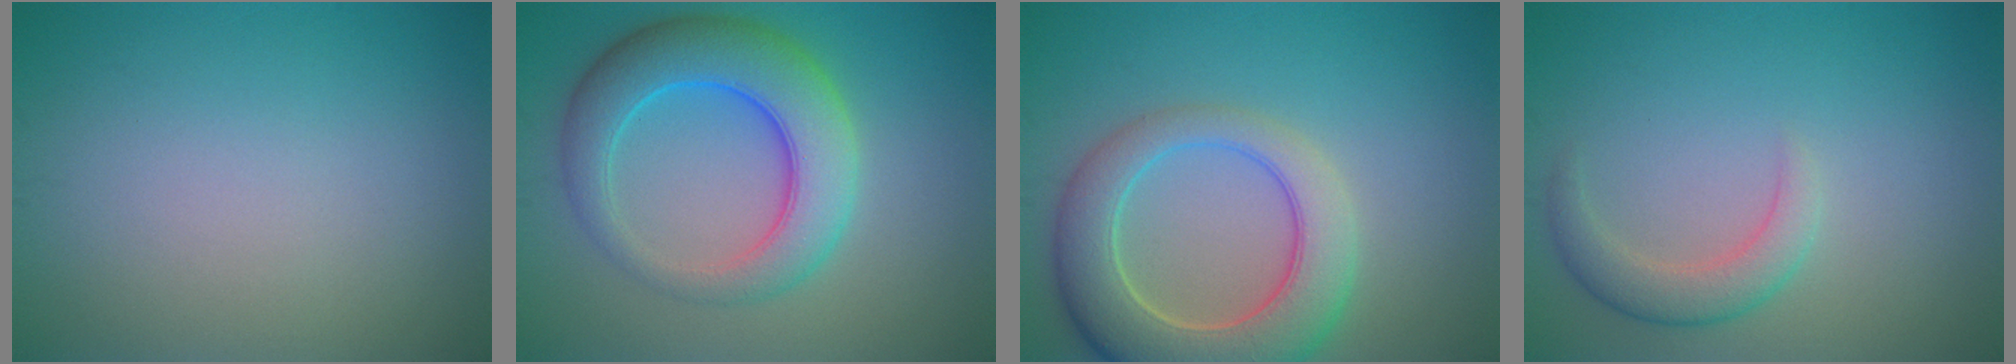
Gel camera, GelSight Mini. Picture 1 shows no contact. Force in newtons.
{"total": 7.6, "press": 7.6, "slide": 0.1}
{"total": 7.8, "press": 7.8, "slide": 0.9}
{"total": 2.8, "press": 2.8, "slide": 0.1}